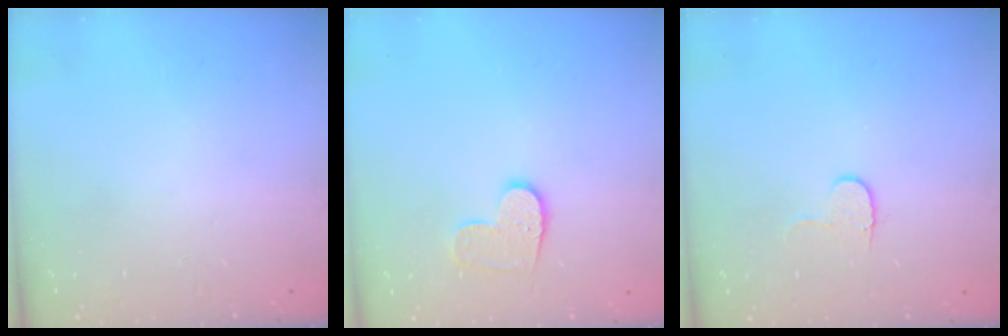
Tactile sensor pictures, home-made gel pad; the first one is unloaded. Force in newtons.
{"total": 9.2, "press": 9.2, "slide": 0.3}
{"total": 5.5, "press": 5.4, "slide": 0.5}